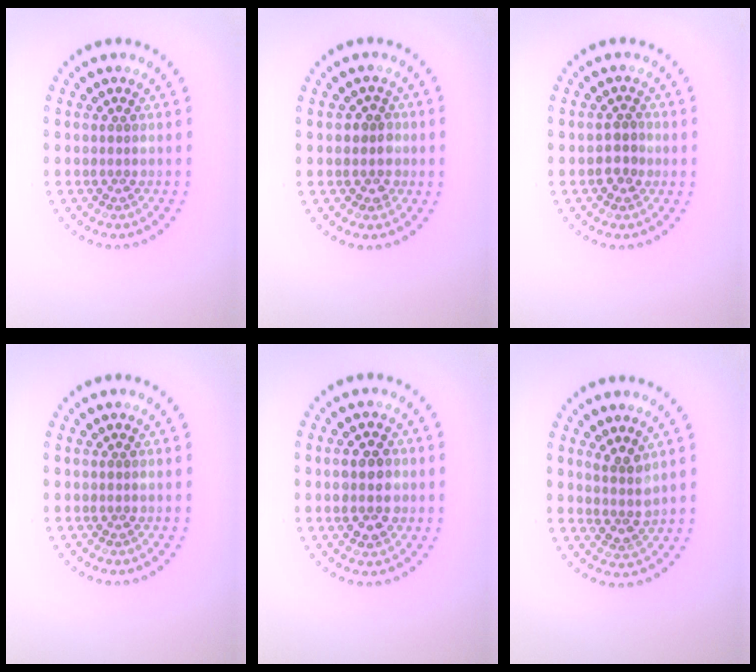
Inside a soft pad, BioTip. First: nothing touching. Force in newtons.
{"total": 1.9, "press": 1.7, "slide": 0.8}
{"total": 1.9, "press": 1.8, "slide": 0.5}
{"total": 0.0}
{"total": 3.8, "press": 3.8, "slide": 0.1}
{"total": 2.4, "press": 1.8, "slide": 1.6}